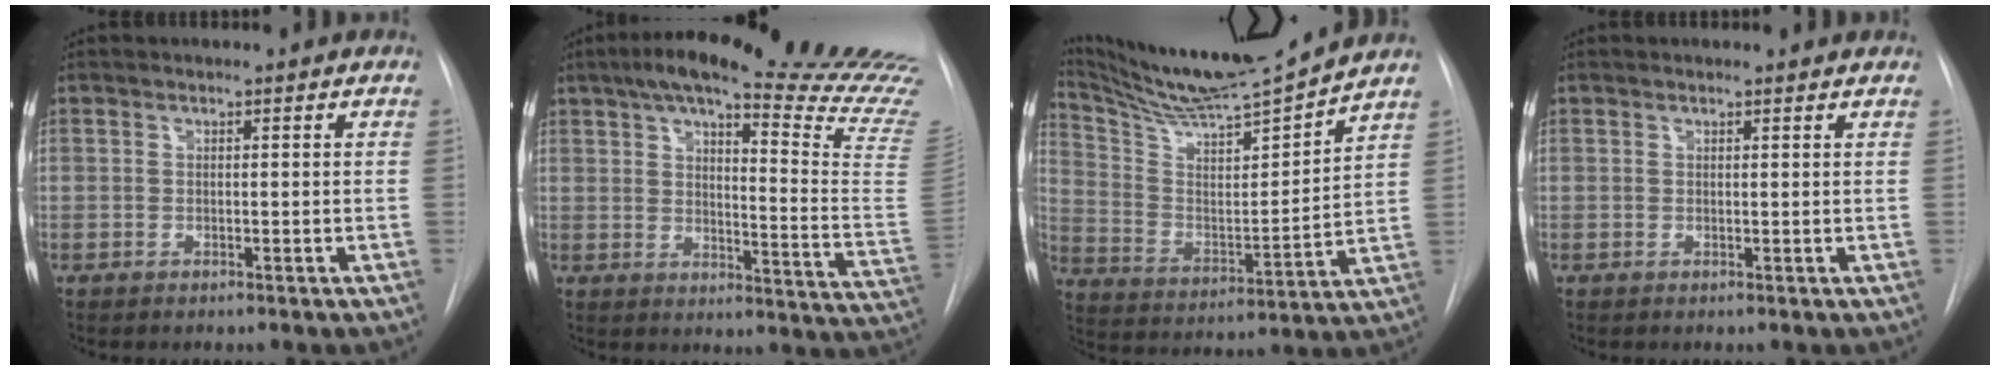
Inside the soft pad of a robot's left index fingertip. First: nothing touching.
{"total": 27.8, "force": [23.1, 0.6, 15.5], "torque": [-0.179, -0.089, 0.276]}
{"total": 16.6, "force": [15.2, -0.9, 6.7], "torque": [-0.126, -0.022, 0.260]}
{"total": 0.0}